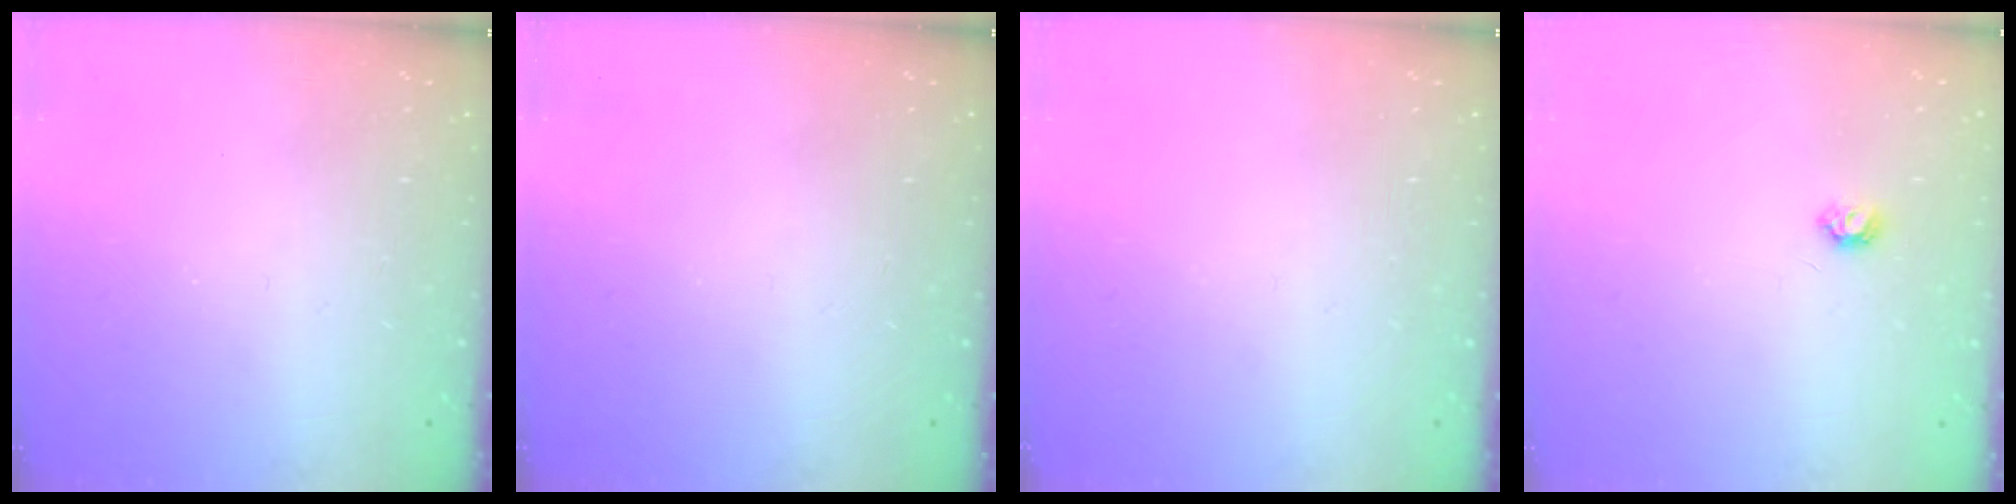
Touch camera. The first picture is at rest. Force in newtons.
{"total": 0.0}
{"total": 0.0}
{"total": 4.0, "press": 4.0, "slide": 0.6}